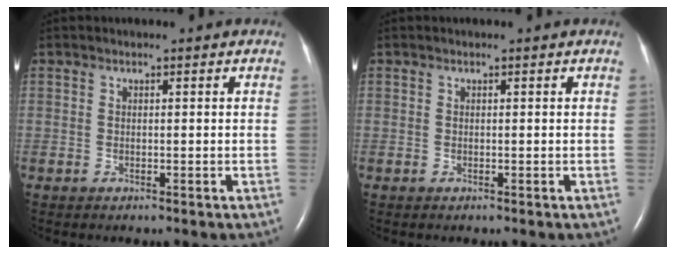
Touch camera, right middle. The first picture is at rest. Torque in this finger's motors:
{"motor_torque": [0.00, 0.00, 0.00, 0.00]}